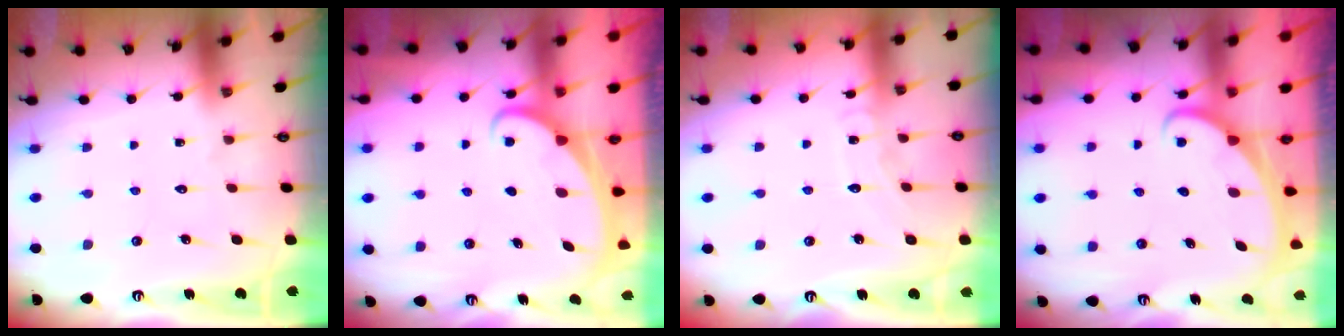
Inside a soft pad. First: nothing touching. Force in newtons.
{"total": 2.2, "press": 2.2, "slide": 0.3}
{"total": 6.5, "press": 6.5, "slide": 0.6}
{"total": 1.9, "press": 1.9, "slide": 0.1}